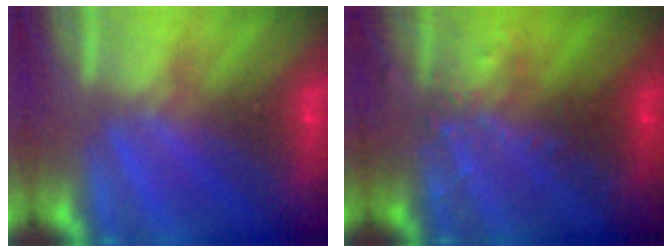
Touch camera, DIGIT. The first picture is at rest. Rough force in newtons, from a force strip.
{"total": 2.8}